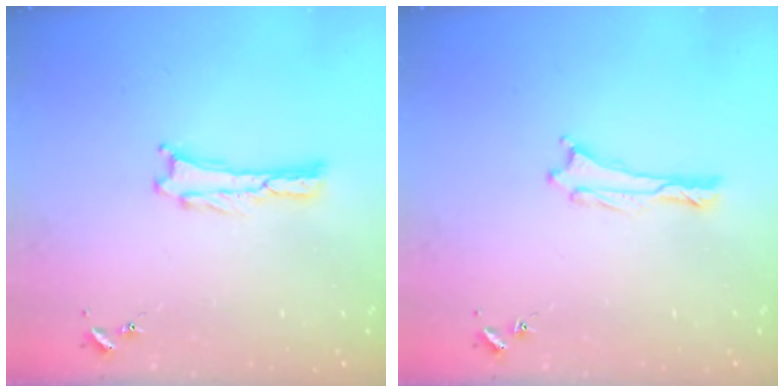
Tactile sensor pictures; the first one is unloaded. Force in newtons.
{"total": 0.0}